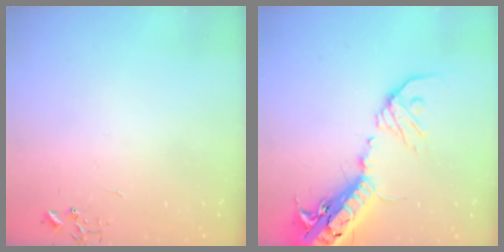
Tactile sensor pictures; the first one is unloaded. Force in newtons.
{"total": 23.9, "press": 23.3, "slide": 5.5}